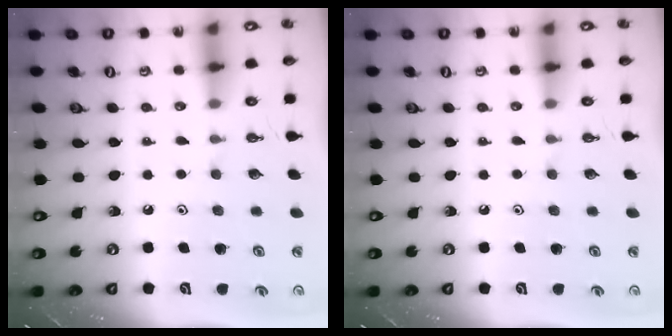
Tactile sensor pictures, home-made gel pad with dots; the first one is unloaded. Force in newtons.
{"total": 0.0}